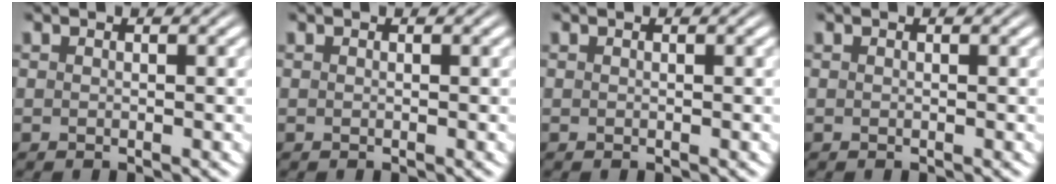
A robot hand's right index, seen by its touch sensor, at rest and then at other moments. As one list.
[{"total": 0.0}, {"total": 0.0}, {"total": 0.0}]